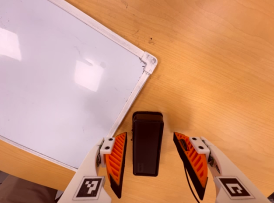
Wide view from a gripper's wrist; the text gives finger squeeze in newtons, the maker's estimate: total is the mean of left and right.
{"total": 0.0}